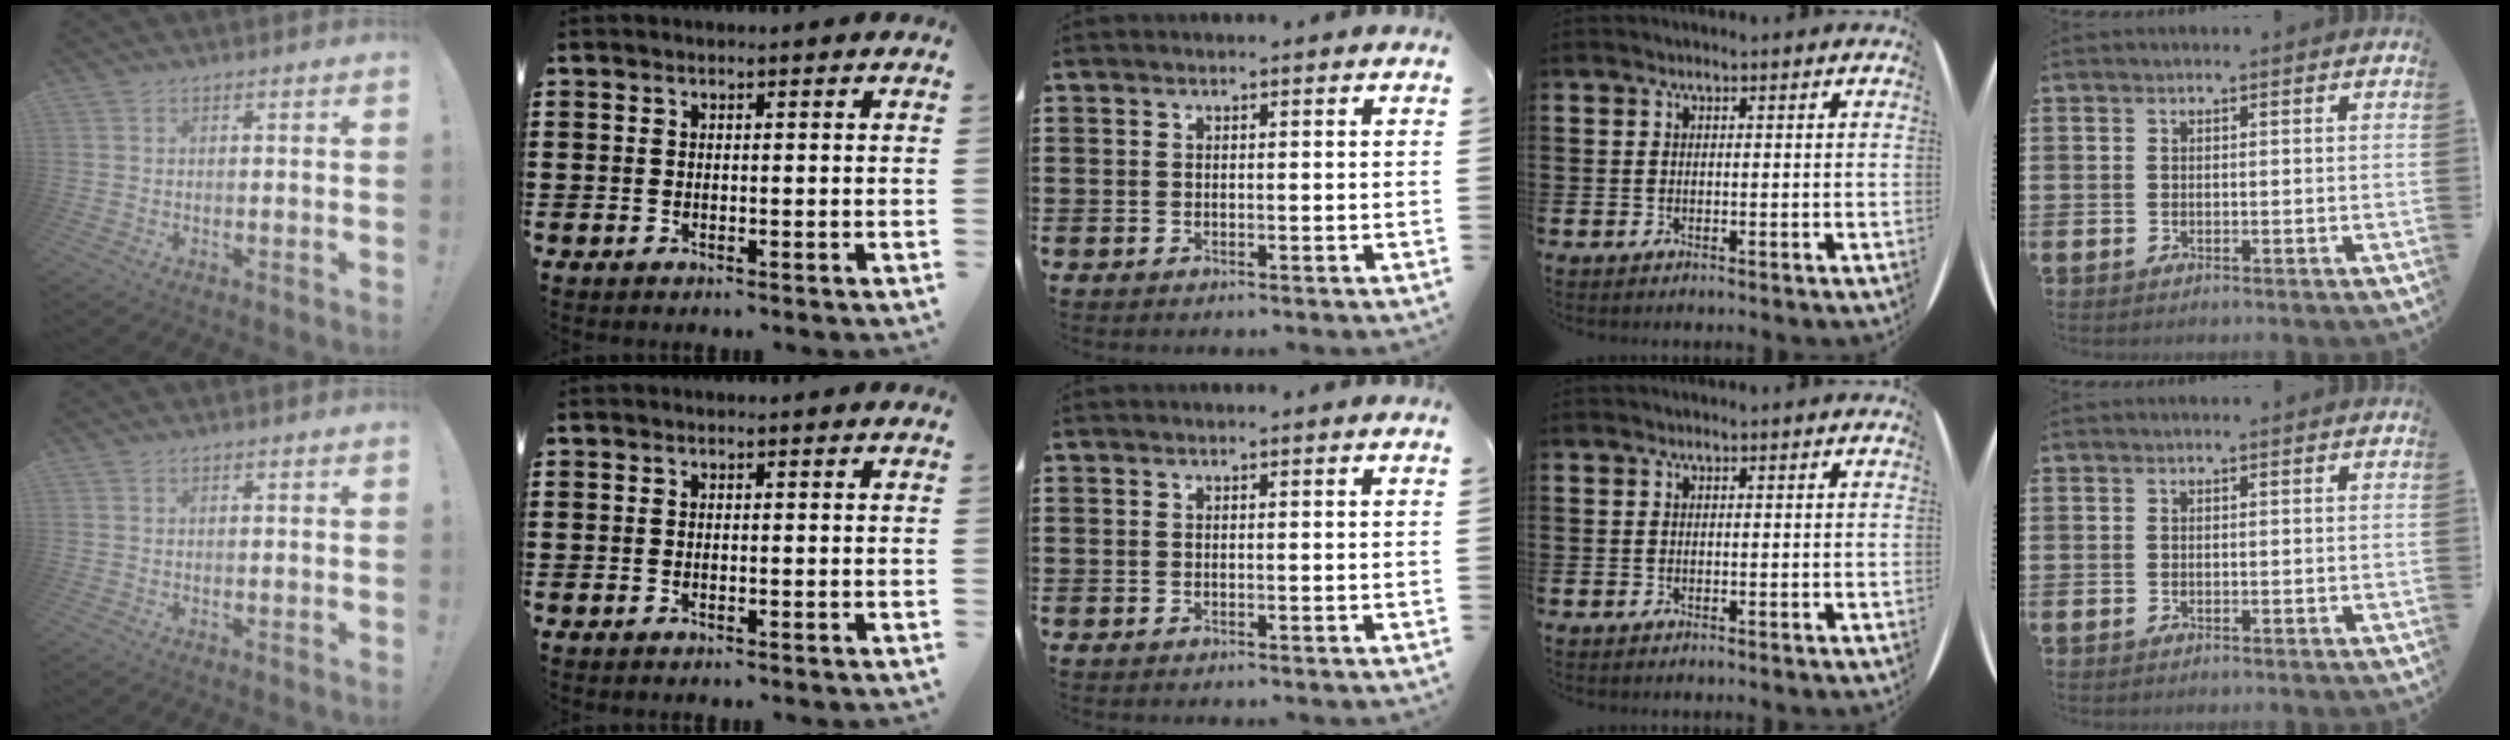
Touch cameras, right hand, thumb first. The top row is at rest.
{}